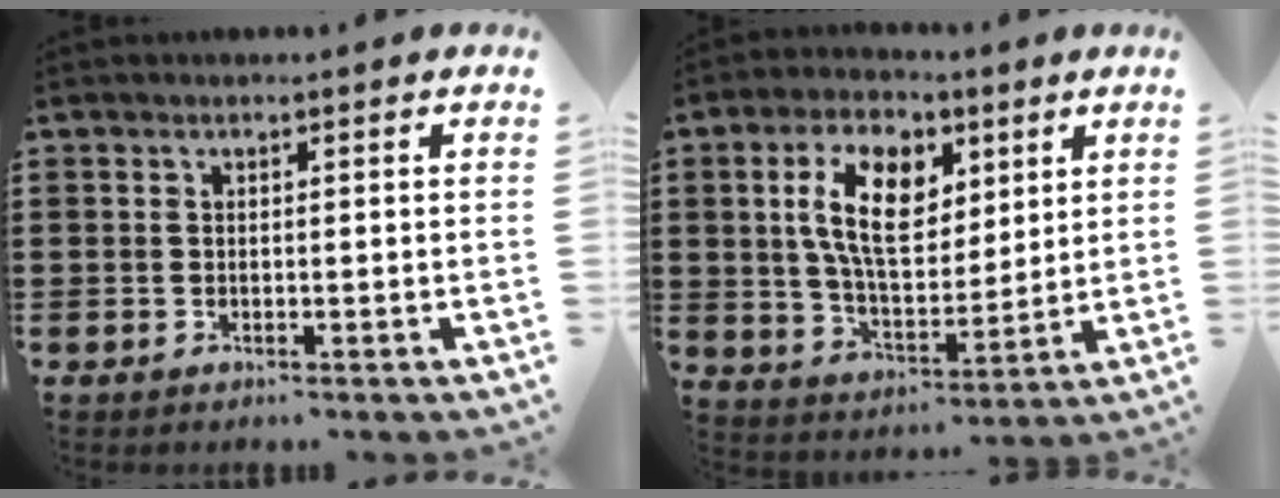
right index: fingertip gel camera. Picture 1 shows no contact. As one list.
[{"total": 11.4, "force": [4.0, 6.4, 8.6], "torque": [-0.175, 0.019, 0.074]}]